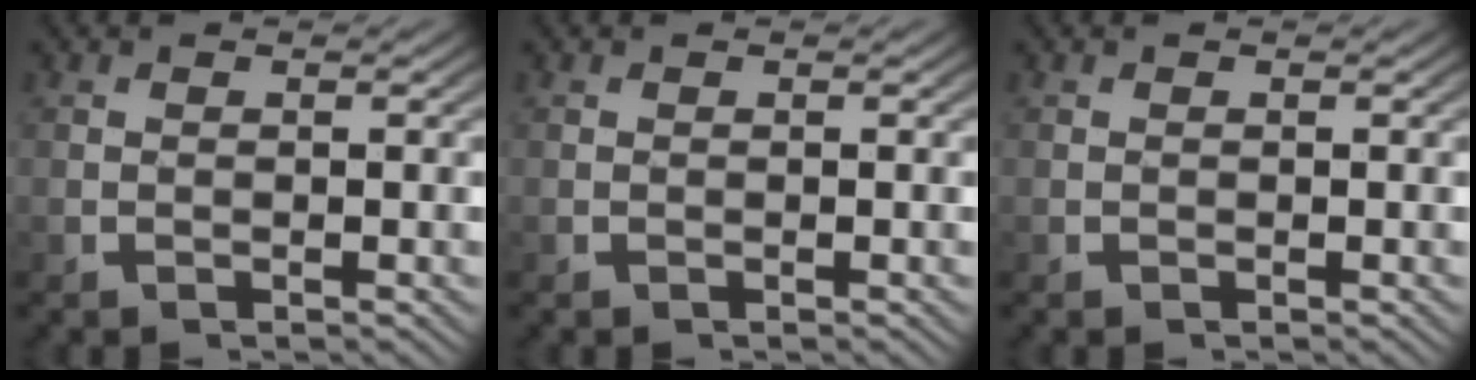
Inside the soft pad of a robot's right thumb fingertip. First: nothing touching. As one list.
[{"total": 0.0}, {"total": 0.0}]